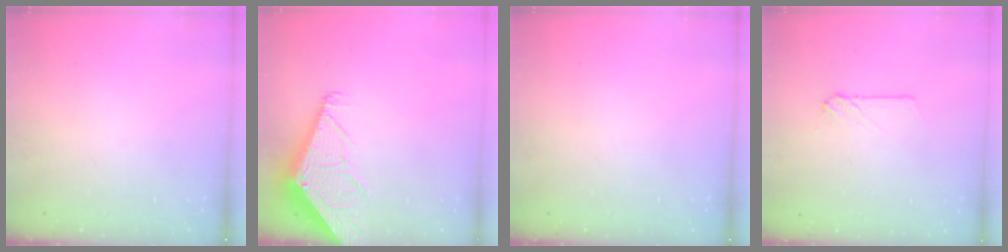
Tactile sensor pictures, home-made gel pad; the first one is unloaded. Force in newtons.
{"total": 6.5, "press": 6.5, "slide": 0.7}
{"total": 0.0}
{"total": 3.9, "press": 3.9, "slide": 0.5}